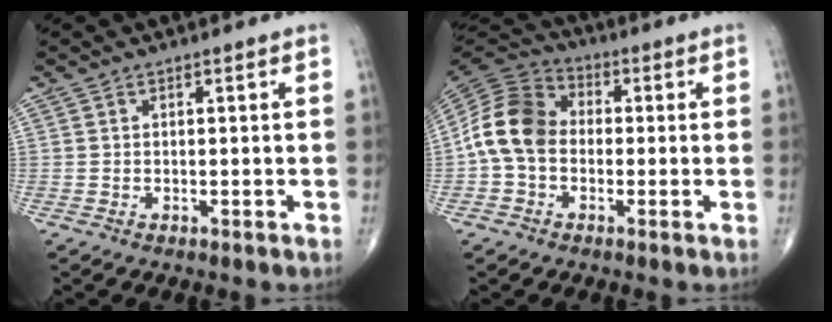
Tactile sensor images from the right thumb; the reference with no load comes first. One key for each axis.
{"total": 11.4, "fx": -0.9, "fy": 8.6, "fz": 7.3, "tx": -0.133, "ty": 0.034, "tz": -0.033}